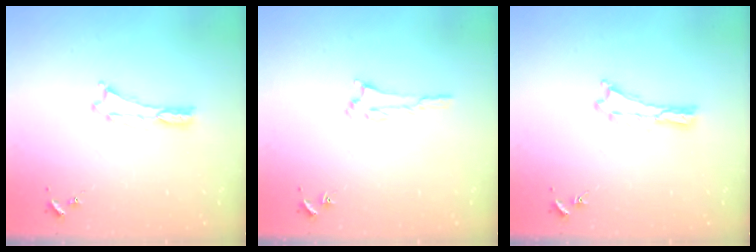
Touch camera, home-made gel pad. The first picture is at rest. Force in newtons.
{"total": 1.5, "press": 1.5, "slide": 0.2}
{"total": 0.0}